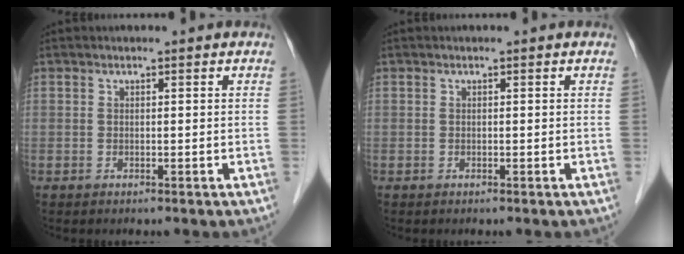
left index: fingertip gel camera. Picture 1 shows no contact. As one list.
[{"total": 0.0}]